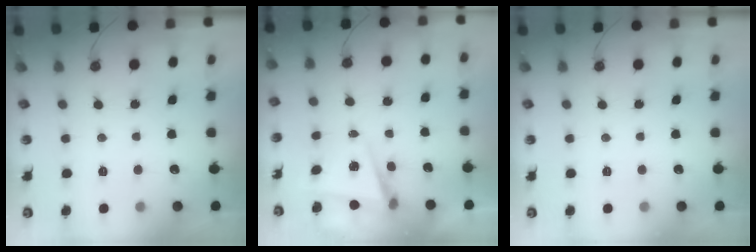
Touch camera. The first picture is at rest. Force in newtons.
{"total": 5.6, "press": 4.8, "slide": 2.7}
{"total": 0.0}